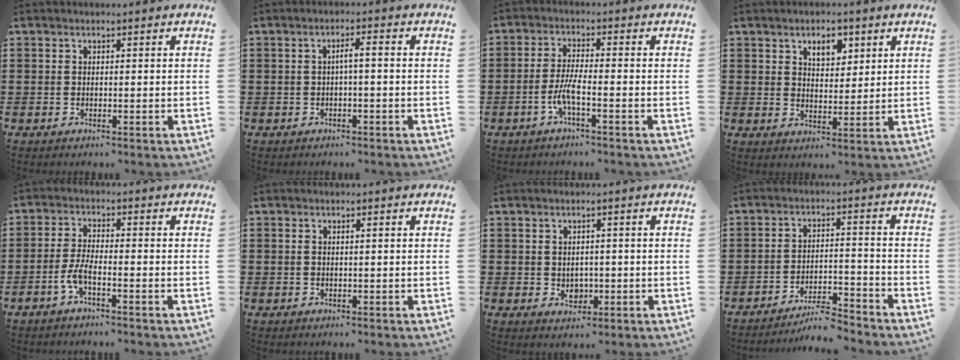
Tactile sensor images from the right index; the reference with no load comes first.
{"total": 2.1, "force": [-0.4, 0.1, 2.1], "torque": [-0.039, 0.000, -0.010]}
{"total": 4.3, "force": [-2.1, 0.4, 3.8], "torque": [-0.093, -0.011, -0.048]}
{"total": 4.5, "force": [2.7, 2.6, 2.6], "torque": [-0.037, 0.001, 0.043]}
{"total": 3.8, "force": [-2.3, 0.6, 3.0], "torque": [-0.073, -0.005, -0.047]}
{"total": 0.7, "force": [0.1, 0.1, 0.7], "torque": [-0.015, -0.001, 0.002]}
{"total": 2.2, "force": [-0.1, 1.7, 1.4], "torque": [-0.021, 0.001, -0.005]}
{"total": 5.3, "force": [-5.0, 0.1, 1.7], "torque": [-0.031, -0.001, -0.099]}